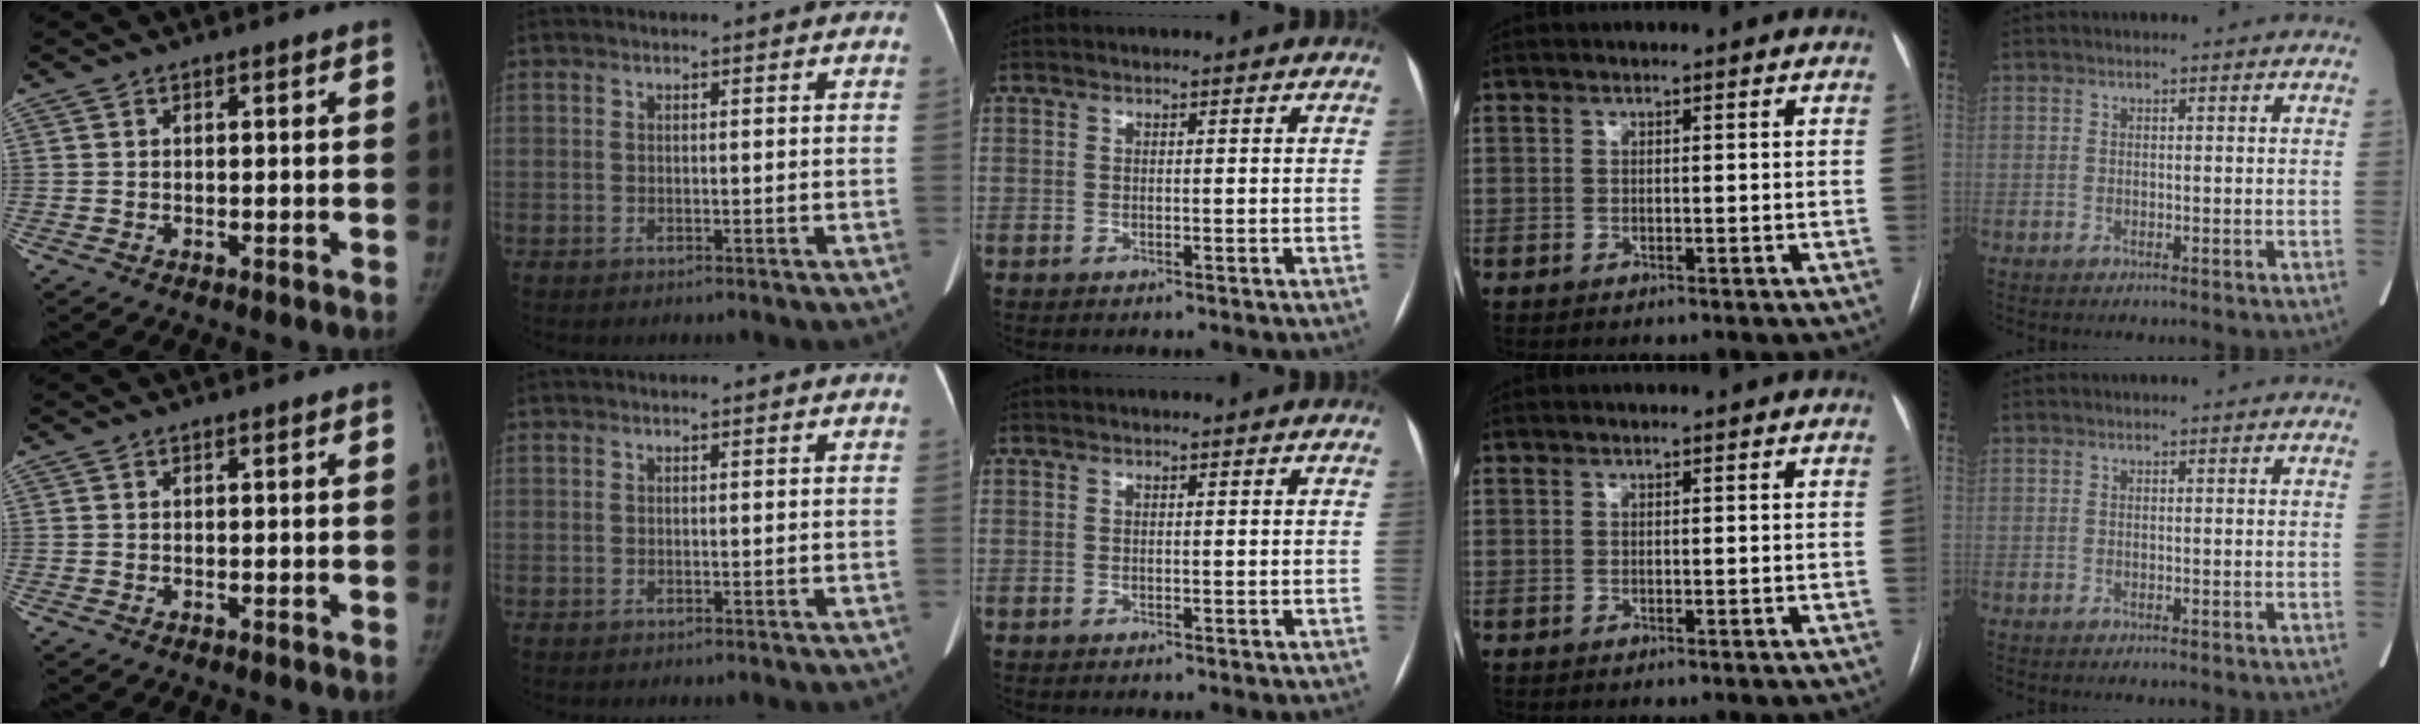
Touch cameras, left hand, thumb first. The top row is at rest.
{}